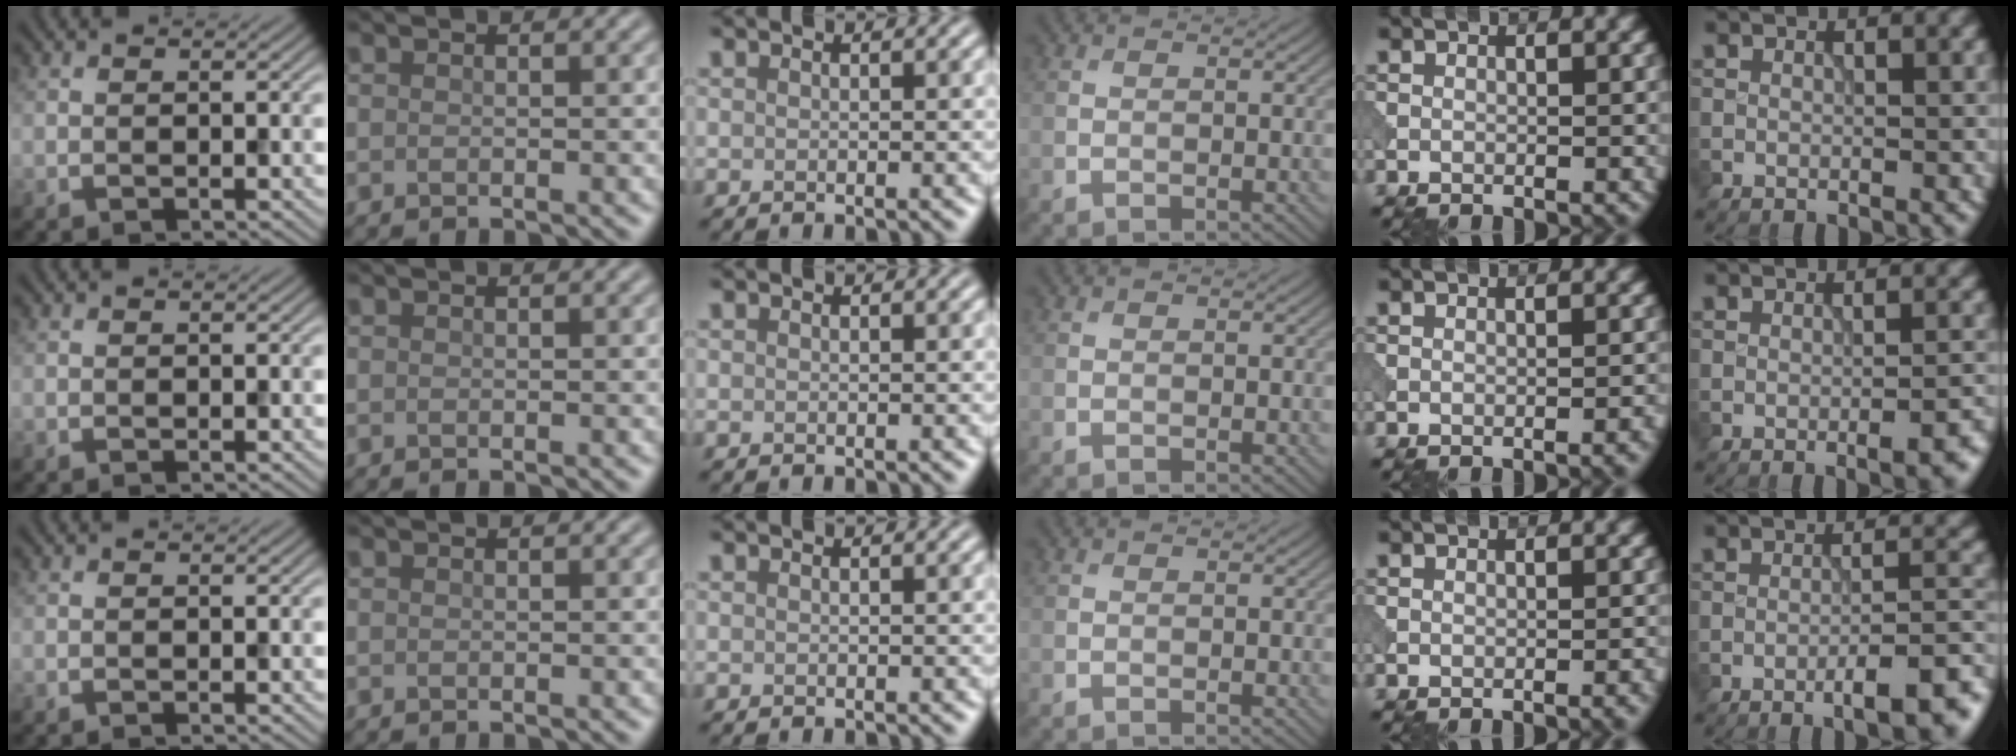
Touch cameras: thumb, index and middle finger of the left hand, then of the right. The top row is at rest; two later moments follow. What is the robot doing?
{"motion": "pour", "object": "beaker"}